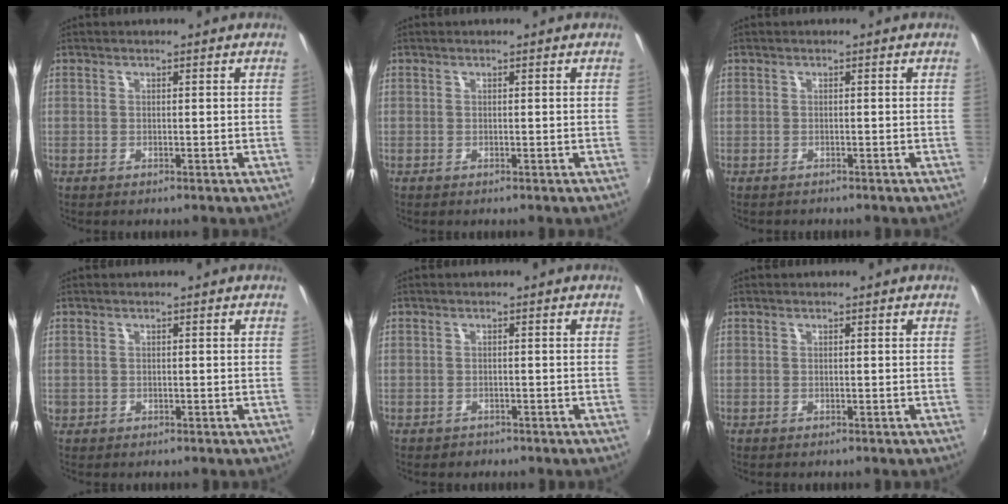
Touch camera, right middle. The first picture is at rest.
{"total": 0.0}
{"total": 0.8, "force": [-0.6, 0.4, -0.1], "torque": [0.000, -0.001, -0.012]}
{"total": 1.4, "force": [-0.3, 1.3, 0.4], "torque": [-0.007, -0.003, -0.005]}
{"total": 1.4, "force": [-0.9, 1.1, 0.1], "torque": [-0.004, 0.000, -0.013]}
{"total": 0.0}